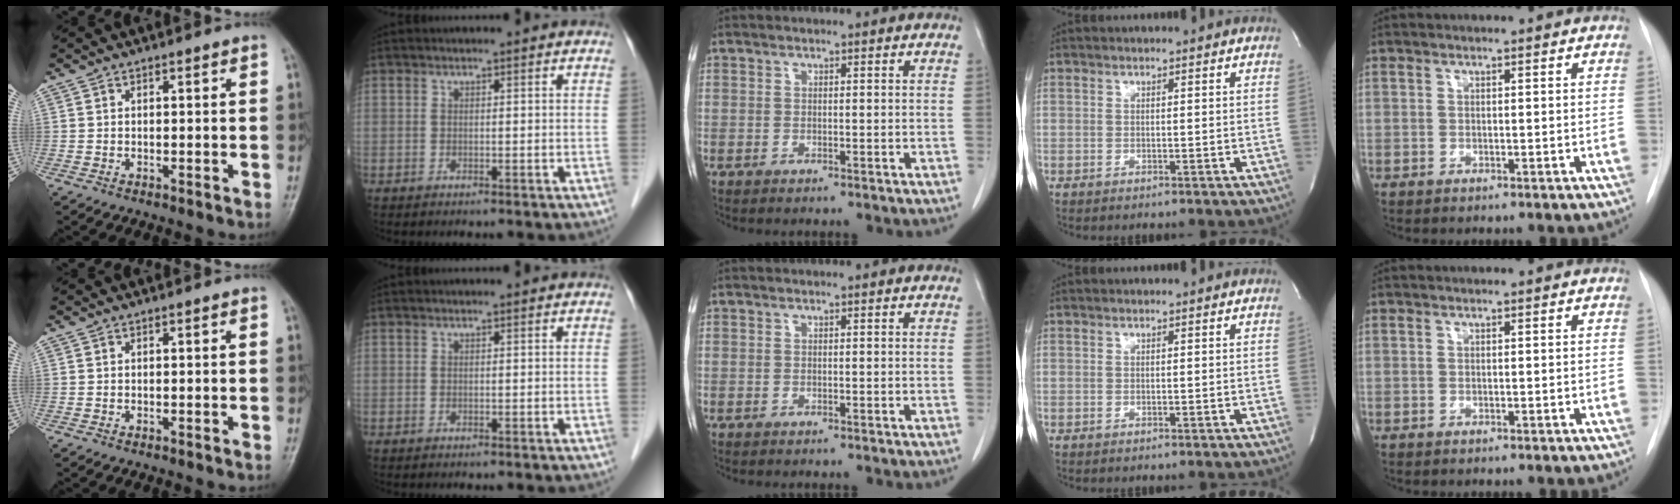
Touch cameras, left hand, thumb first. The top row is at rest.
{}